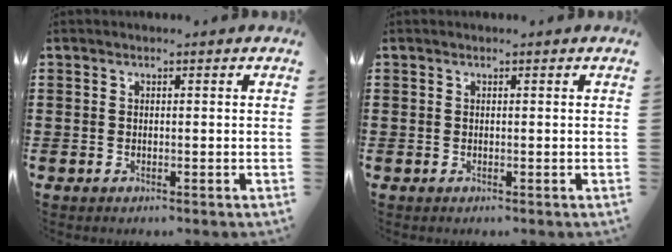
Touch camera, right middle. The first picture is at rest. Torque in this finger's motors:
{"motor_torque": [0.00, 0.00, 0.00, 0.00]}